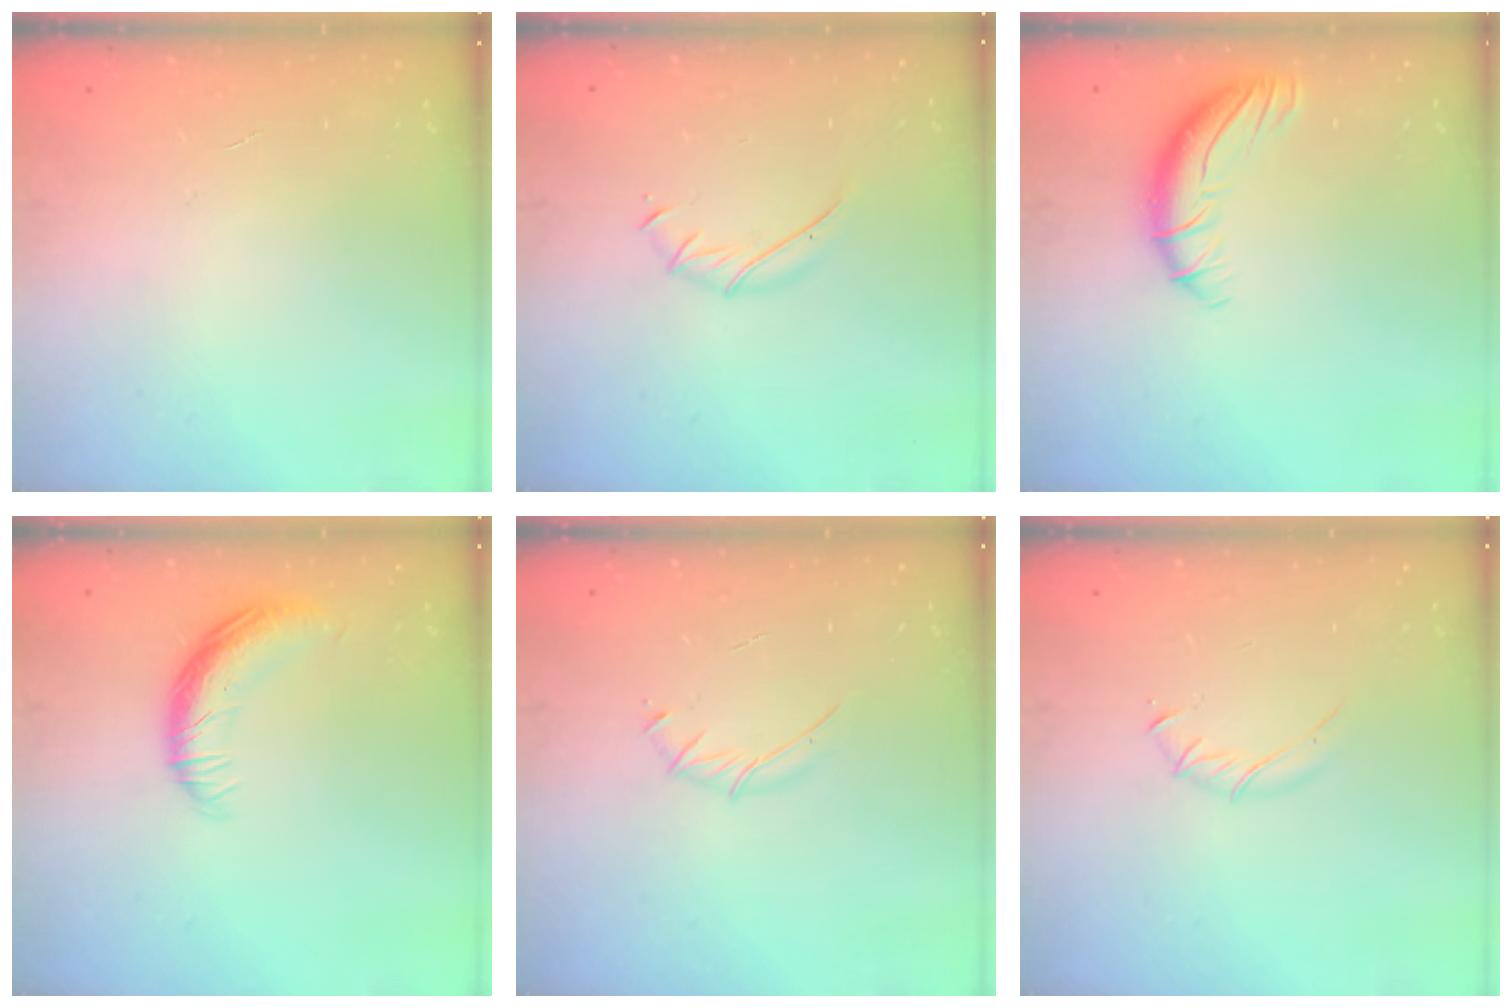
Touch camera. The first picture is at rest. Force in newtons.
{"total": 5.1, "press": 4.9, "slide": 1.2}
{"total": 9.2, "press": 9.0, "slide": 2.0}
{"total": 12.1, "press": 12.1, "slide": 0.7}
{"total": 3.3, "press": 3.2, "slide": 0.9}
{"total": 3.2, "press": 3.1, "slide": 0.7}